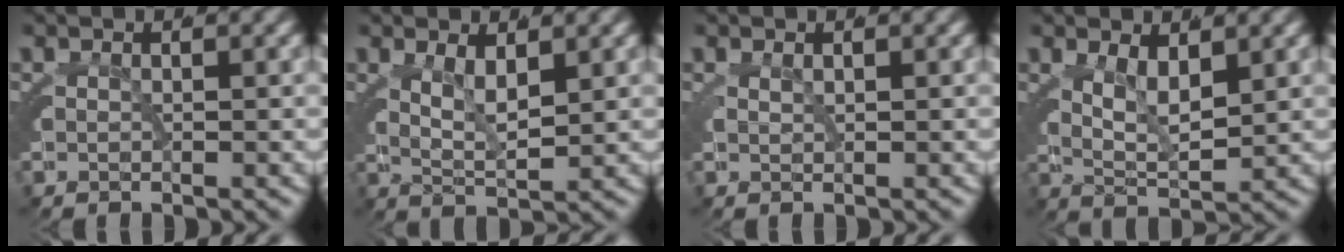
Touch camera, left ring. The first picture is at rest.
{"total": 2.2, "force": [1.0, 1.1, 1.6], "torque": [-0.033, -0.007, 0.014]}
{"total": 0.0}
{"total": 3.0, "force": [1.1, 1.7, 2.2], "torque": [-0.041, -0.010, 0.016]}